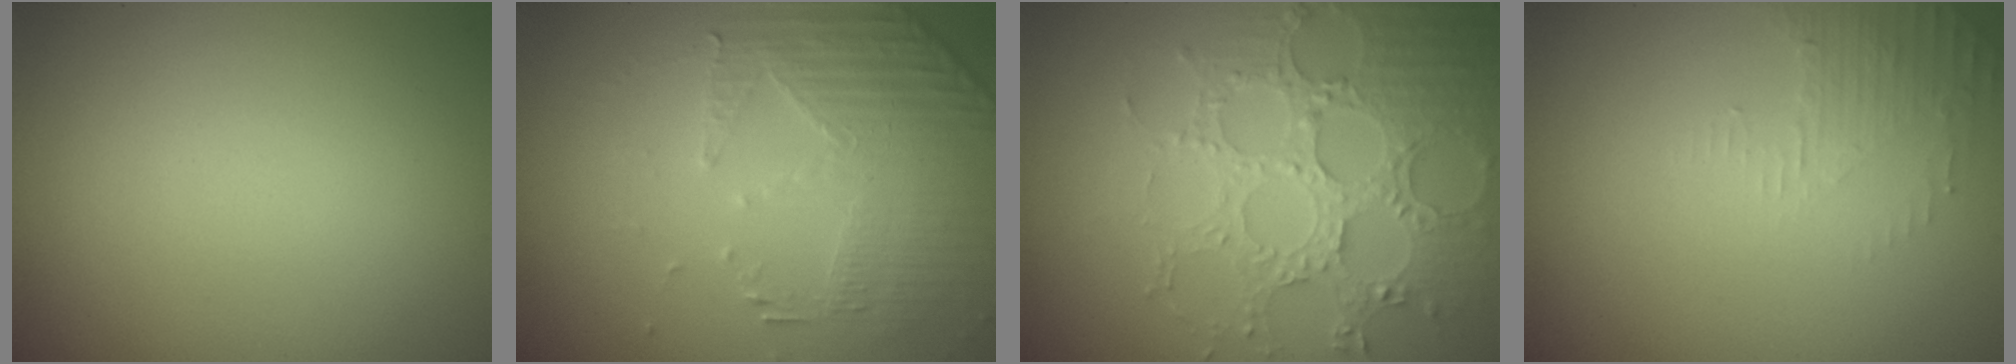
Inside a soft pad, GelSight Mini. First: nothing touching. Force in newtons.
{"total": 4.7, "press": 3.5, "slide": 3.2}
{"total": 5.2, "press": 4.9, "slide": 1.8}
{"total": 1.9, "press": 1.8, "slide": 0.4}